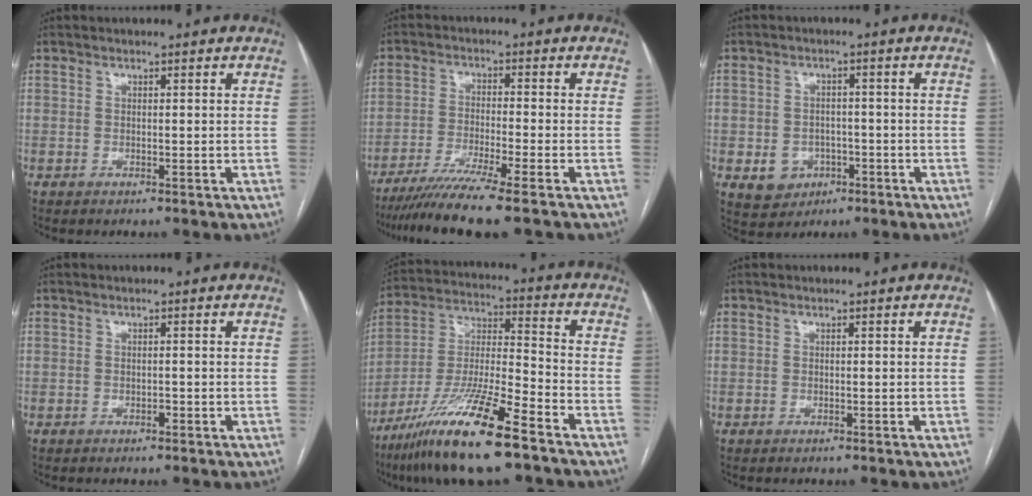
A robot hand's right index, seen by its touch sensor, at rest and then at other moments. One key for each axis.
{"total": 9.4, "fx": -7.3, "fy": -1.5, "fz": 5.7, "tx": -0.090, "ty": -0.030, "tz": -0.123}
{"total": 5.6, "fx": -1.9, "fy": 5.0, "fz": 1.9, "tx": -0.027, "ty": 0.005, "tz": -0.017}
{"total": 0.6, "fx": -0.4, "fy": 0.3, "fz": 0.4, "tx": -0.007, "ty": 0.002, "tz": -0.005}
{"total": 18.1, "fx": -11.9, "fy": 1.4, "fz": 13.5, "tx": -0.281, "ty": -0.036, "tz": -0.219}
{"total": 0.0}